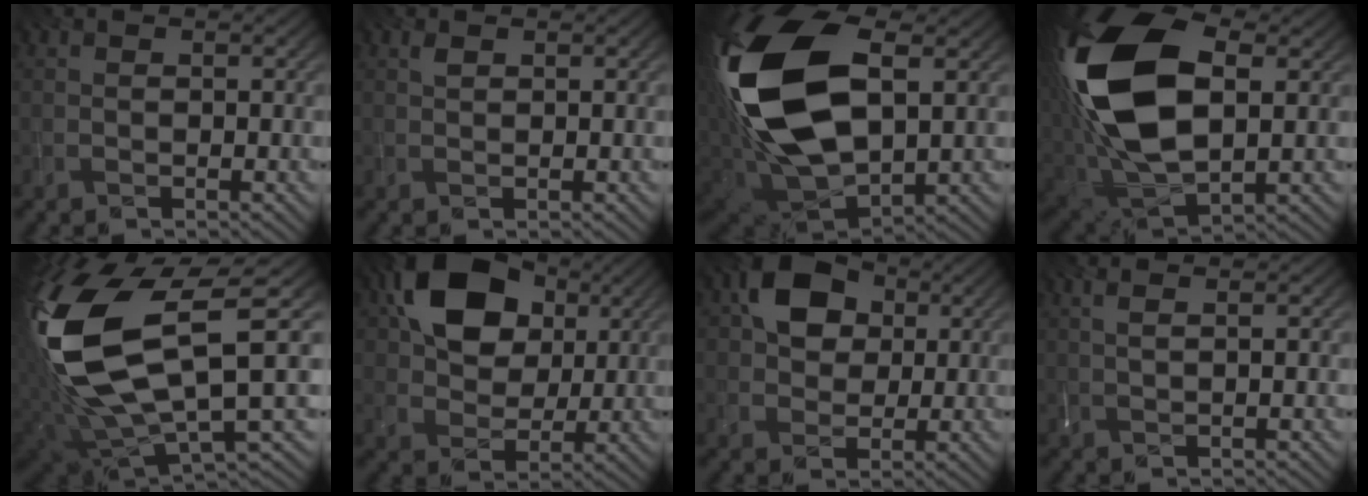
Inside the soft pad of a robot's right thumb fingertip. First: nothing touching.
{"total": 1.0, "force": [0.6, 0.3, 0.7], "torque": [-0.016, 0.002, 0.013]}
{"total": 20.6, "force": [3.8, 12.0, 16.3], "torque": [-0.391, -0.005, 0.073]}
{"total": 19.2, "force": [3.4, 11.1, 15.3], "torque": [-0.347, 0.004, 0.062]}
{"total": 18.1, "force": [3.5, 7.7, 16.0], "torque": [-0.395, -0.018, 0.084]}
{"total": 13.5, "force": [4.7, 9.5, 8.4], "torque": [-0.162, 0.015, 0.078]}
{"total": 9.0, "force": [2.7, 6.5, 5.6], "torque": [-0.116, 0.014, 0.034]}
{"total": 1.9, "force": [1.0, 0.1, 1.7], "torque": [-0.045, 0.008, 0.023]}